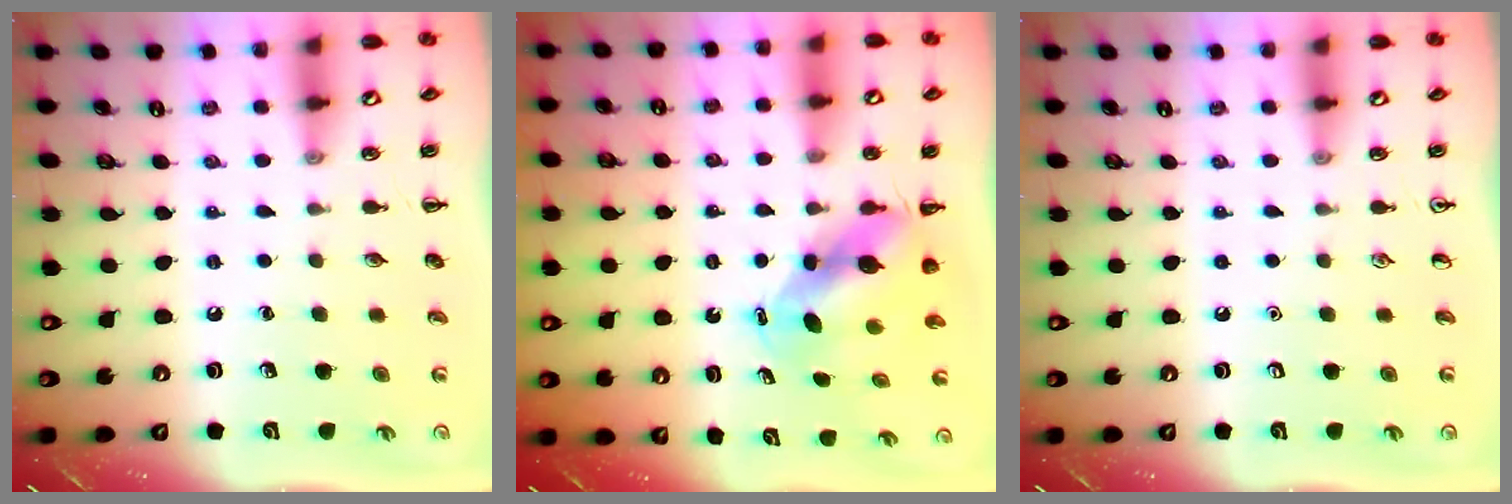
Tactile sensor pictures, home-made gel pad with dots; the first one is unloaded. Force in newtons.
{"total": 7.3, "press": 7.2, "slide": 0.9}
{"total": 0.0}